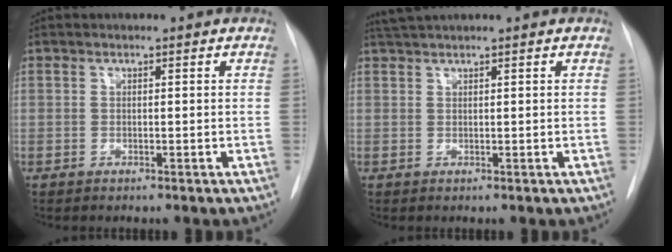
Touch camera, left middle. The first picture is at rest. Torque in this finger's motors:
{"motor_torque": [0.08, -0.08, -0.02, 0.00]}